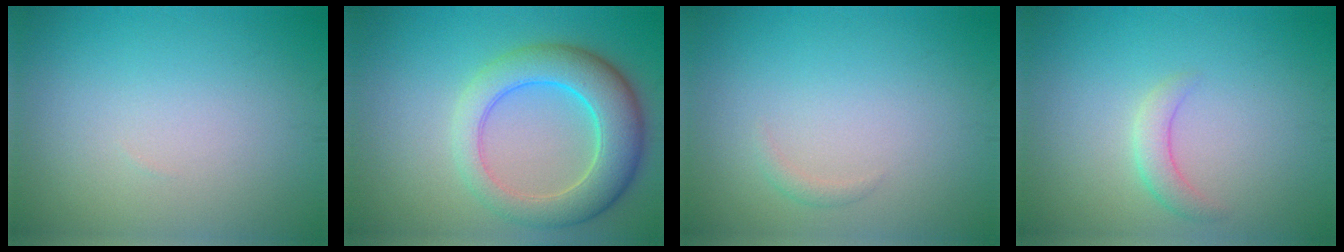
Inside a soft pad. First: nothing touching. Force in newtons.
{"total": 7.0, "press": 7.0, "slide": 0.3}
{"total": 0.7, "press": 0.7, "slide": 0.1}
{"total": 1.8, "press": 1.8, "slide": 0.2}